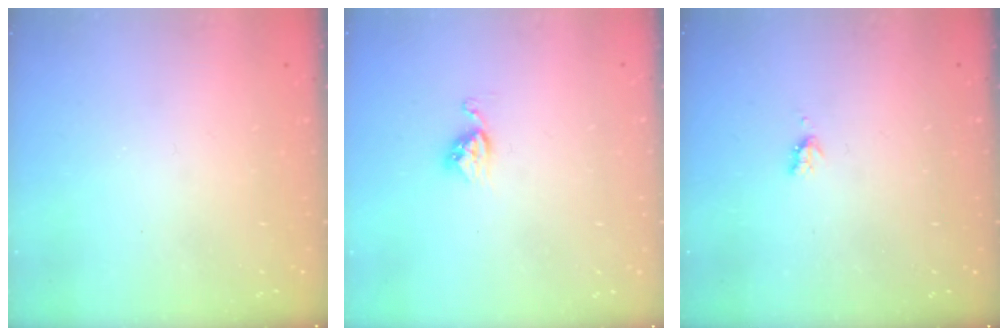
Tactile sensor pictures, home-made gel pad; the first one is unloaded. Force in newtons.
{"total": 4.2, "press": 4.2, "slide": 0.4}
{"total": 3.0, "press": 3.0, "slide": 0.5}